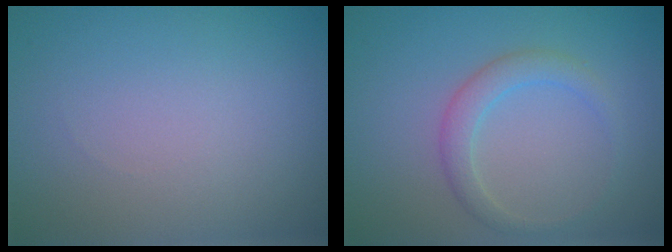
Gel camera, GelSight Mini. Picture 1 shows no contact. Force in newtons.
{"total": 2.1, "press": 2.1, "slide": 0.1}